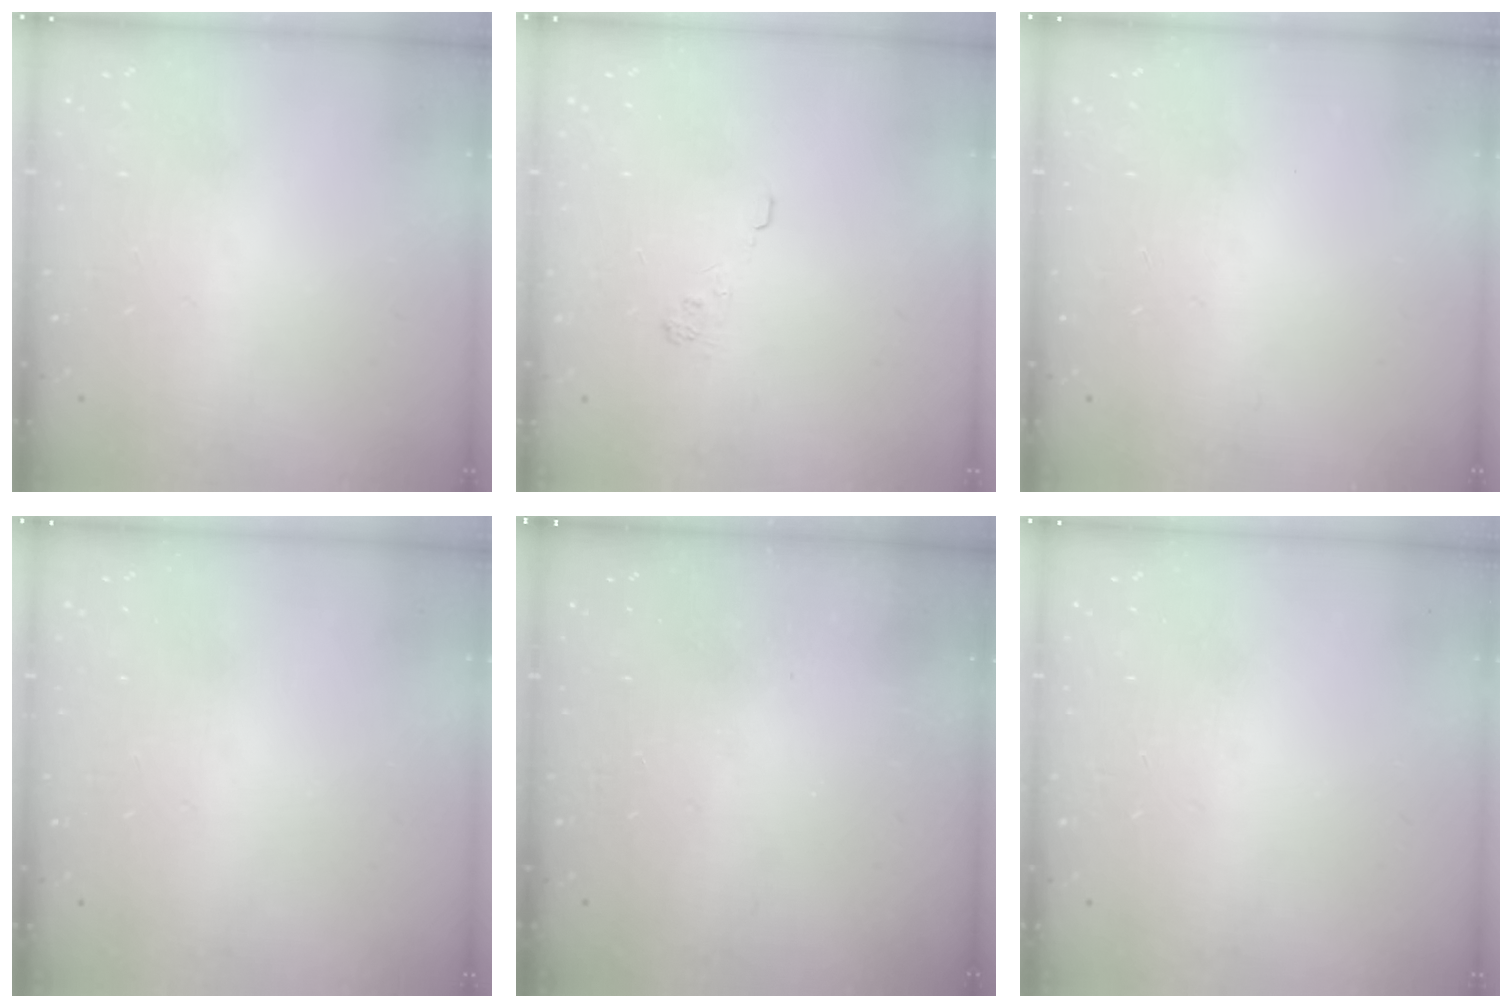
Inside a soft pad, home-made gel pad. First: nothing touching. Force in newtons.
{"total": 2.3, "press": 1.8, "slide": 1.3}
{"total": 0.0}
{"total": 0.0}
{"total": 2.3, "press": 2.2, "slide": 0.8}
{"total": 0.0}